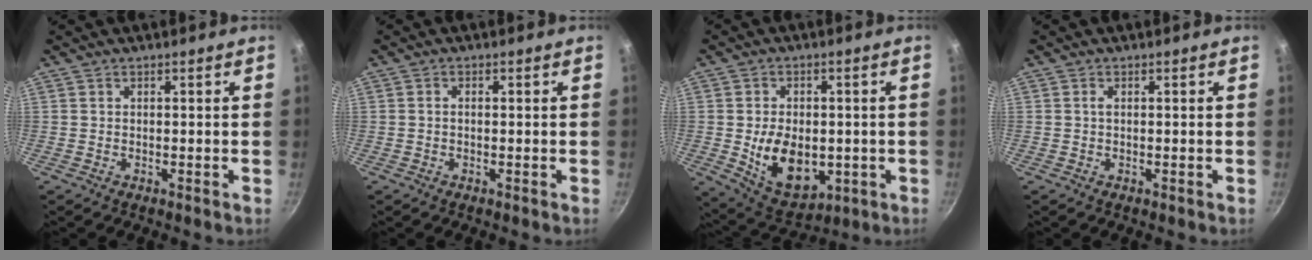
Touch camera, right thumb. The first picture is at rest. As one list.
[{"total": 0.9, "force": [-0.1, 0.5, 0.7], "torque": [-0.014, 0.005, -0.002]}, {"total": 13.0, "force": [-1.6, 8.8, 9.5], "torque": [-0.125, -0.010, -0.005]}, {"total": 0.6, "force": [0.1, 0.2, 0.6], "torque": [-0.012, 0.002, 0.000]}]